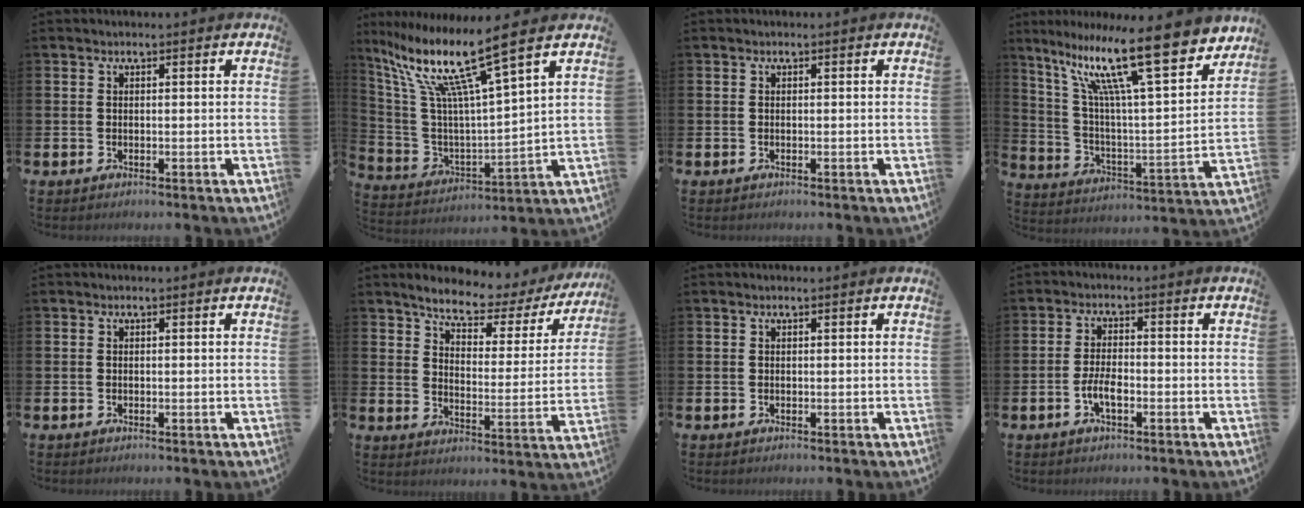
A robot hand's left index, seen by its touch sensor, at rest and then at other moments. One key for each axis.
{"total": 13.0, "fx": 9.5, "fy": 1.1, "fz": 8.8, "tx": -0.198, "ty": -0.053, "tz": 0.152}
{"total": 0.0}
{"total": 17.3, "fx": 12.1, "fy": 3.3, "fz": 11.9, "tx": -0.240, "ty": -0.067, "tz": 0.196}
{"total": 0.0}
{"total": 6.9, "fx": 6.0, "fy": 2.0, "fz": 2.7, "tx": -0.077, "ty": -0.042, "tz": 0.097}
{"total": 0.0}
{"total": 3.3, "fx": -1.2, "fy": 1.4, "fz": 2.8, "tx": -0.055, "ty": 0.002, "tz": -0.024}